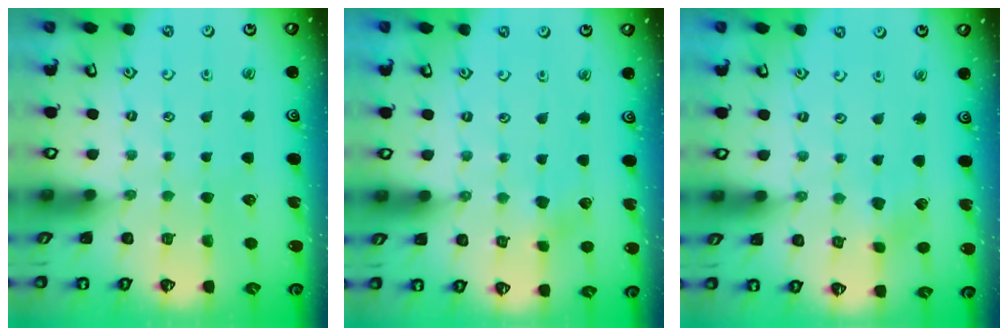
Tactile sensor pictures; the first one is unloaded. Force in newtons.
{"total": 3.3, "press": 3.2, "slide": 0.5}
{"total": 2.7, "press": 2.7, "slide": 0.4}